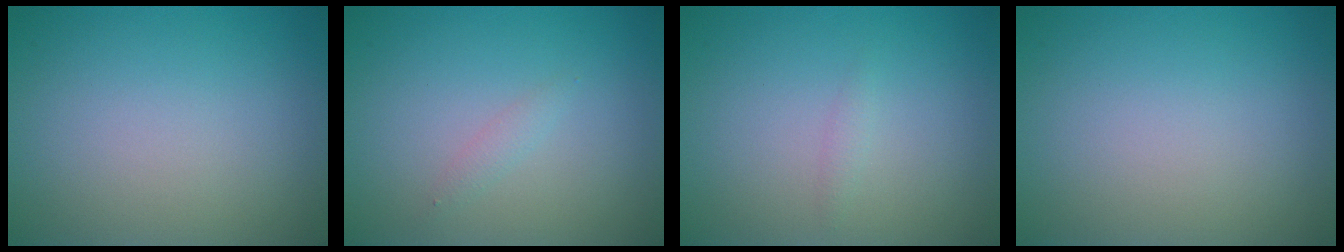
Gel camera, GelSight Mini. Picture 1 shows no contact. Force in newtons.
{"total": 0.8, "press": 0.8, "slide": 0.1}
{"total": 0.6, "press": 0.6, "slide": 0.0}
{"total": 0.0}